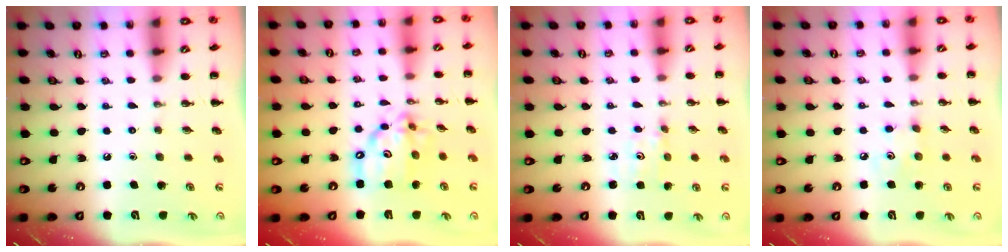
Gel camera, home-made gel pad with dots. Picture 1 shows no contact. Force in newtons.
{"total": 13.4, "press": 12.8, "slide": 3.9}
{"total": 2.4, "press": 2.3, "slide": 0.8}
{"total": 4.9, "press": 4.7, "slide": 1.2}